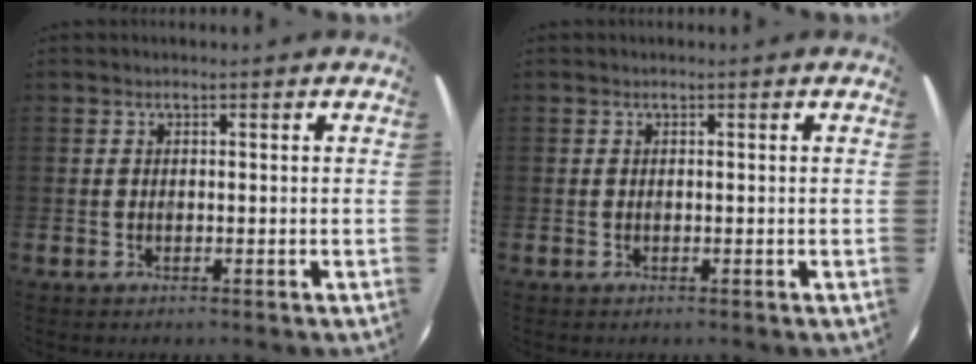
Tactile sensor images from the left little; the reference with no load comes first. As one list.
[{"total": 0.0}]